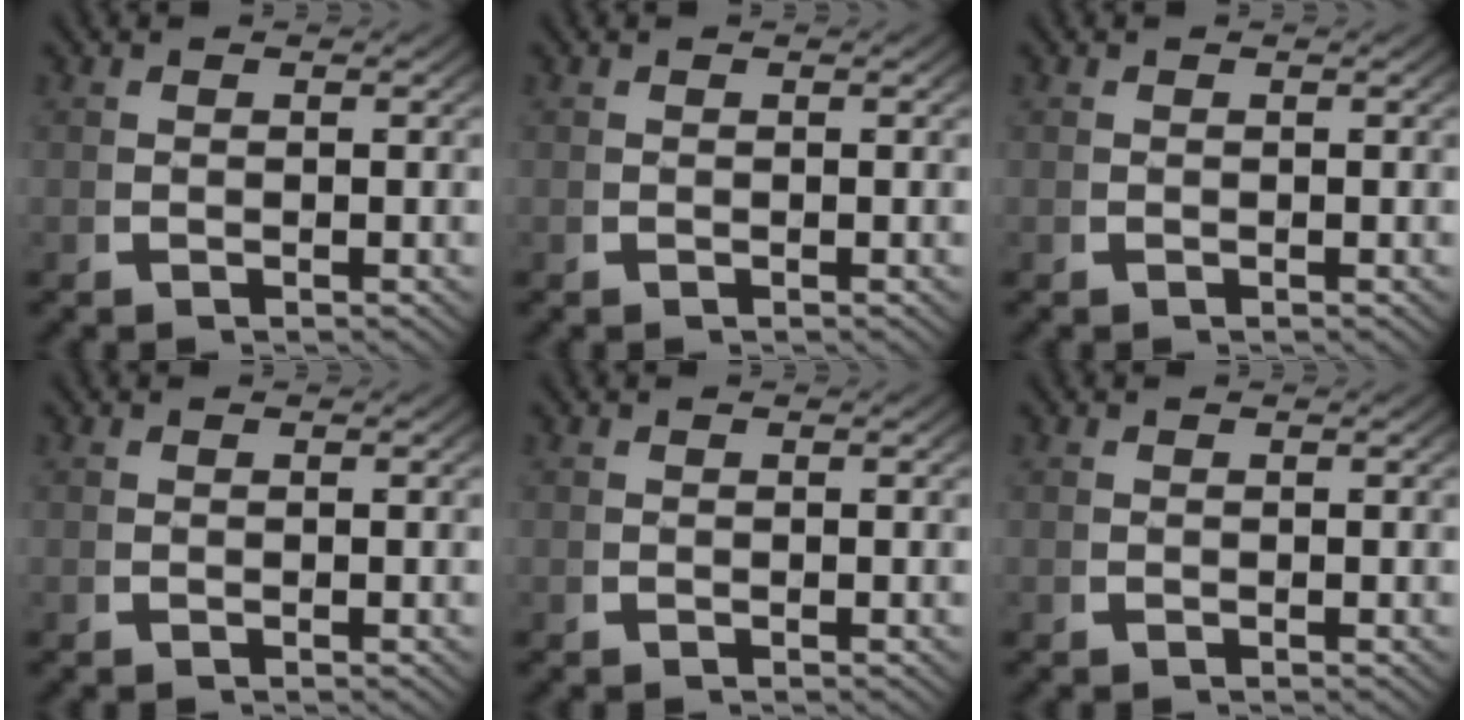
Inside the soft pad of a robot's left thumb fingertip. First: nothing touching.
{"total": 0.0}
{"total": 0.0}
{"total": 0.0}
{"total": 0.0}
{"total": 0.0}